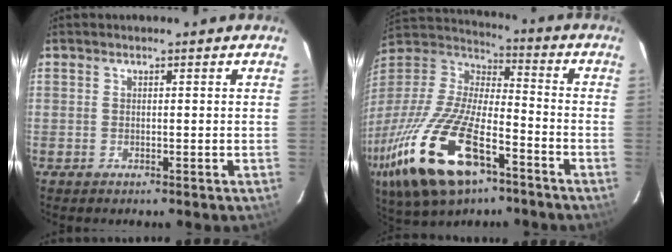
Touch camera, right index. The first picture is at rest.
{"total": 30.8, "force": [-16.2, 13.1, 22.7], "torque": [-0.486, -0.057, -0.285]}